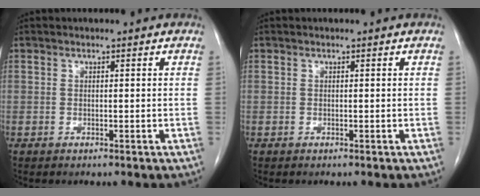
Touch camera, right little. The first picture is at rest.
{"total": 0.0}